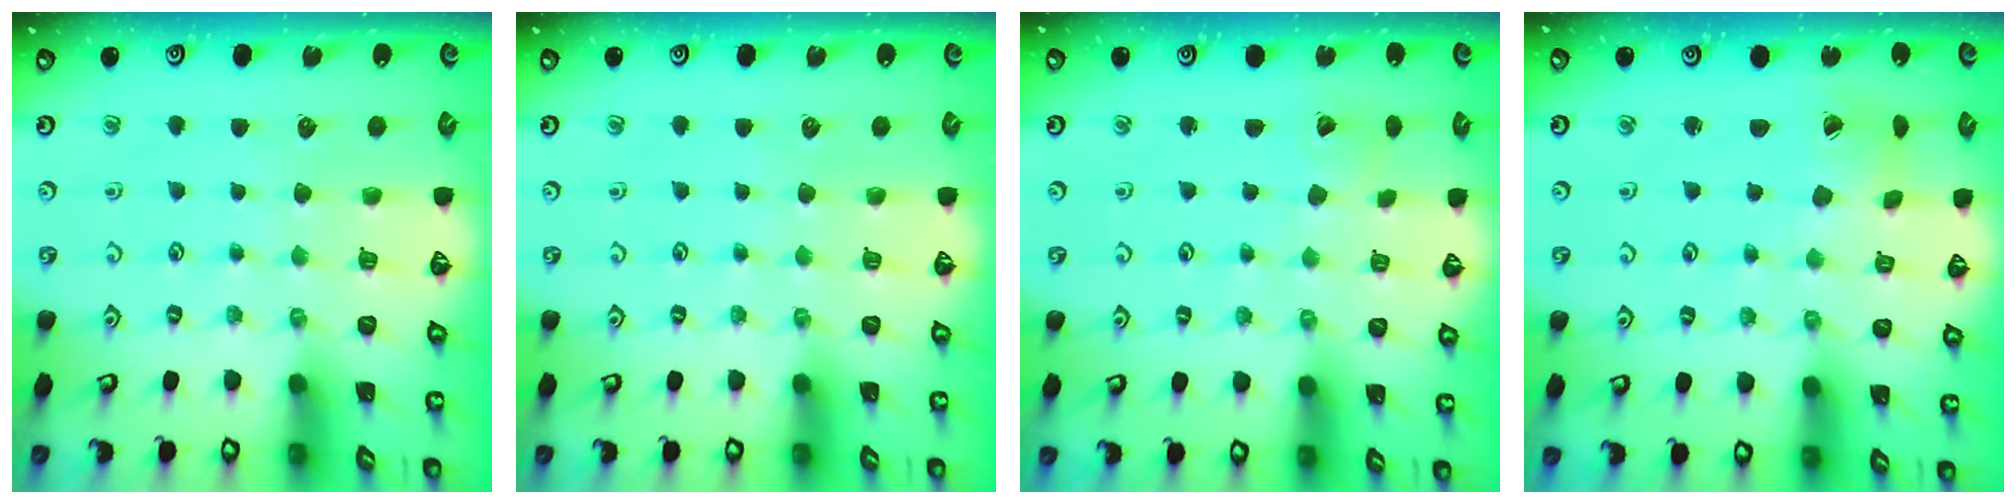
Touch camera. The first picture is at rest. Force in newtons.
{"total": 0.0}
{"total": 2.6, "press": 2.6, "slide": 0.3}
{"total": 3.0, "press": 2.9, "slide": 0.5}